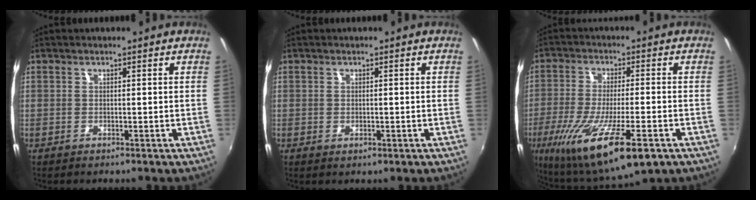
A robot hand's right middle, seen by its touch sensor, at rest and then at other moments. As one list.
[{"total": 0.5, "force": [-0.1, 0.4, 0.3], "torque": [-0.004, -0.002, -0.003]}, {"total": 19.3, "force": [-8.9, 4.2, 16.6], "torque": [-0.331, -0.069, -0.148]}]